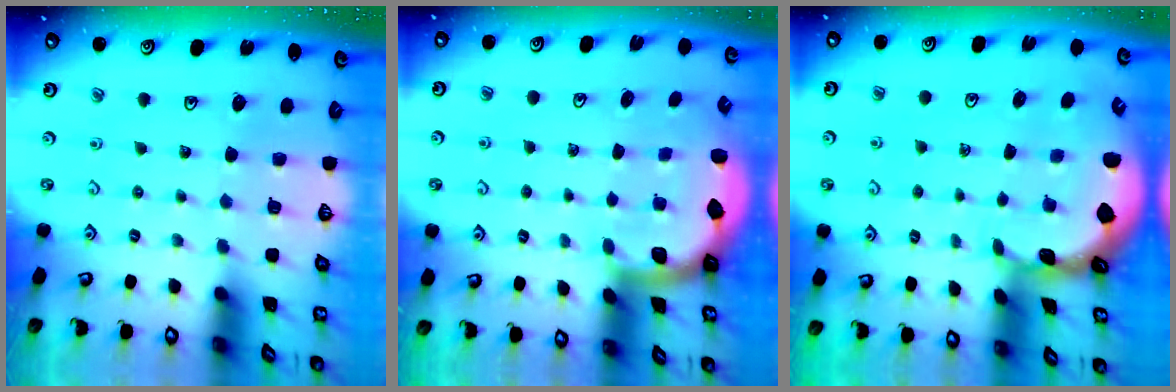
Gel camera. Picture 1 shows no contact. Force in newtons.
{"total": 2.0, "press": 2.0, "slide": 0.5}
{"total": 1.0, "press": 1.0, "slide": 0.1}